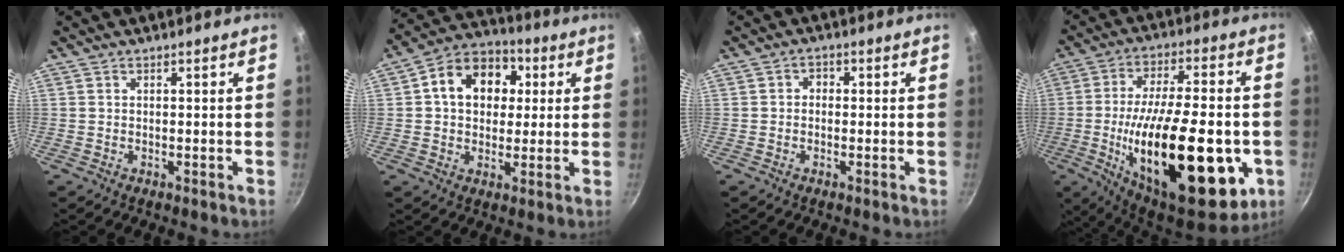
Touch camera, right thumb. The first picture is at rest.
{"total": 13.6, "force": [2.8, 10.5, 8.2], "torque": [-0.097, 0.019, 0.028]}
{"total": 1.8, "force": [-0.3, 1.5, 0.9], "torque": [-0.012, 0.008, -0.008]}
{"total": 31.3, "force": [-7.1, 12.6, 27.8], "torque": [-0.422, 0.008, -0.100]}